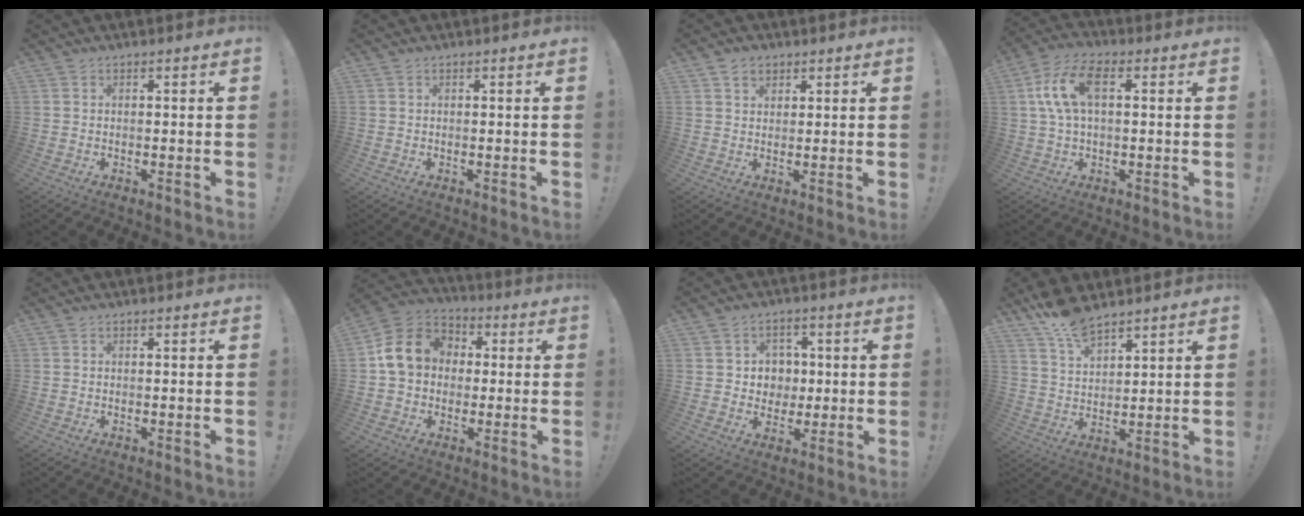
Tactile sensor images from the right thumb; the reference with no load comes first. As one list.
[{"total": 0.0}, {"total": 3.6, "force": [2.3, 2.5, 1.1], "torque": [-0.008, -0.005, 0.040]}, {"total": 11.5, "force": [2.5, 6.0, 9.5], "torque": [-0.189, 0.009, 0.049]}, {"total": 0.0}, {"total": 13.3, "force": [2.7, 10.8, 7.4], "torque": [-0.126, 0.015, 0.059]}, {"total": 6.6, "force": [0.9, 6.5, 1.0], "torque": [-0.010, -0.010, 0.021]}, {"total": 9.1, "force": [7.4, 2.9, 4.4], "torque": [-0.086, -0.043, 0.139]}]